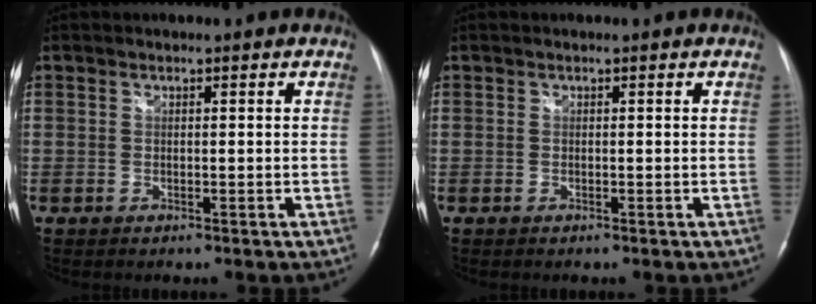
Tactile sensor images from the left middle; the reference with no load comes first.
{"total": 0.0}